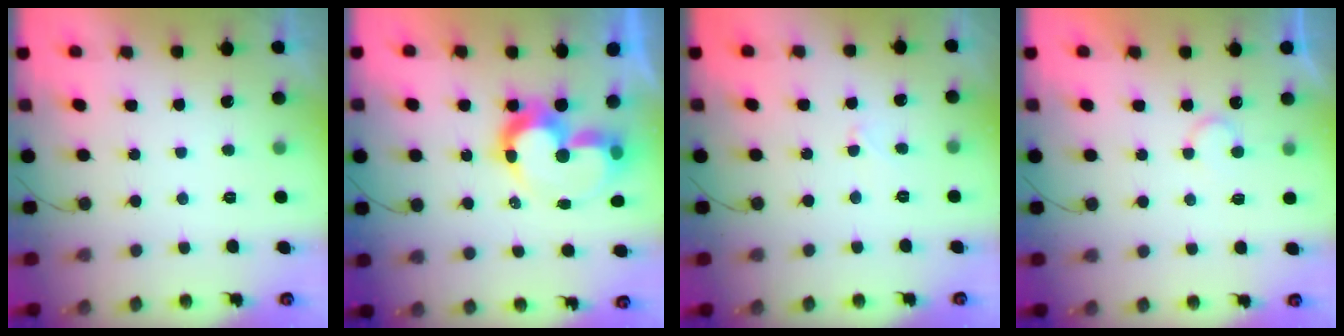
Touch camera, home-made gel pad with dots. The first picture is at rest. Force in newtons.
{"total": 11.2, "press": 10.6, "slide": 3.6}
{"total": 2.0, "press": 2.0, "slide": 0.2}
{"total": 5.1, "press": 5.1, "slide": 0.4}